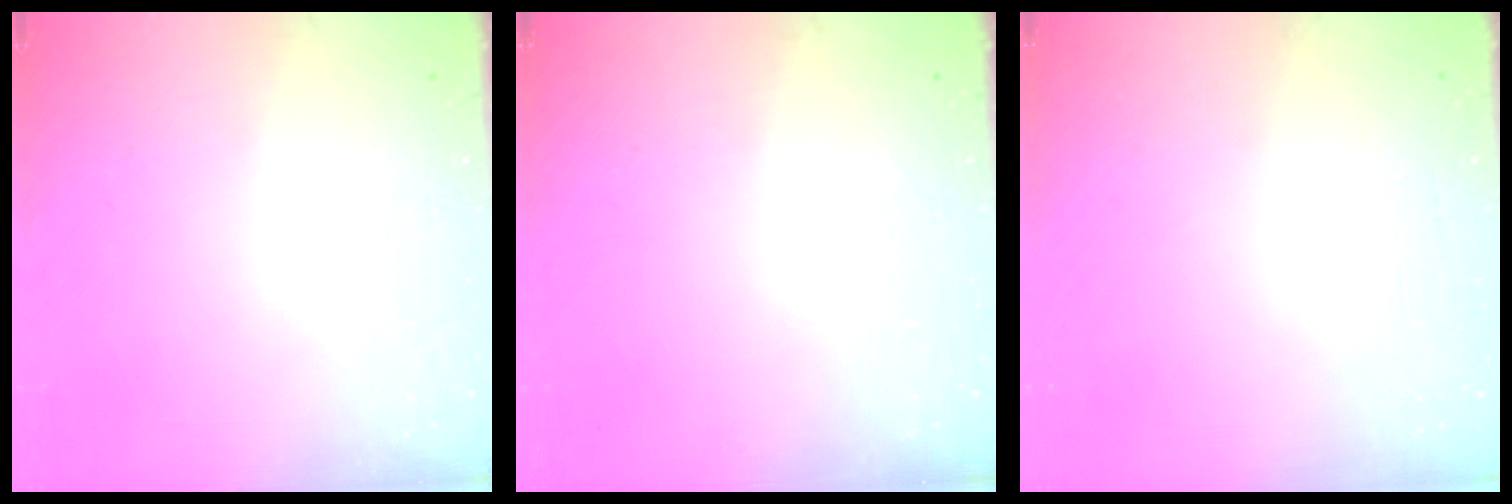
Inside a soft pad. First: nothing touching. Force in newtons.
{"total": 0.0}
{"total": 0.0}